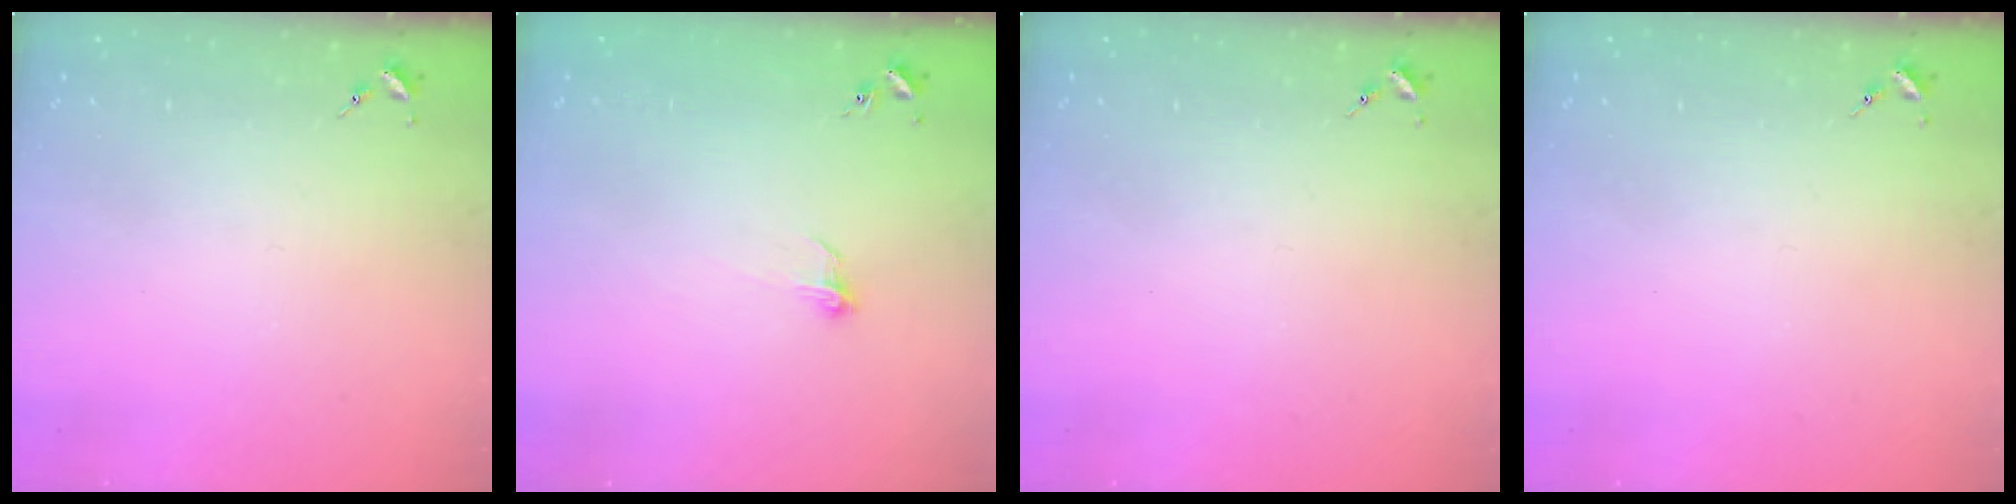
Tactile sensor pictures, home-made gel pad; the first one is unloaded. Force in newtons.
{"total": 5.3, "press": 5.2, "slide": 0.4}
{"total": 0.0}
{"total": 0.0}